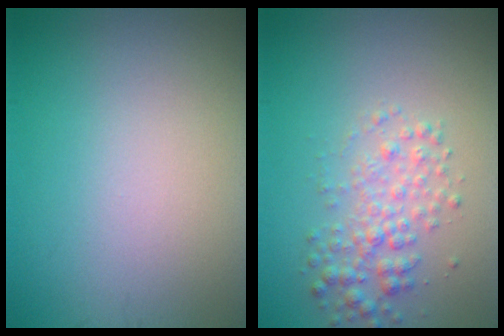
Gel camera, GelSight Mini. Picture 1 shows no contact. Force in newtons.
{"total": 2.7, "press": 2.7, "slide": 0.0}